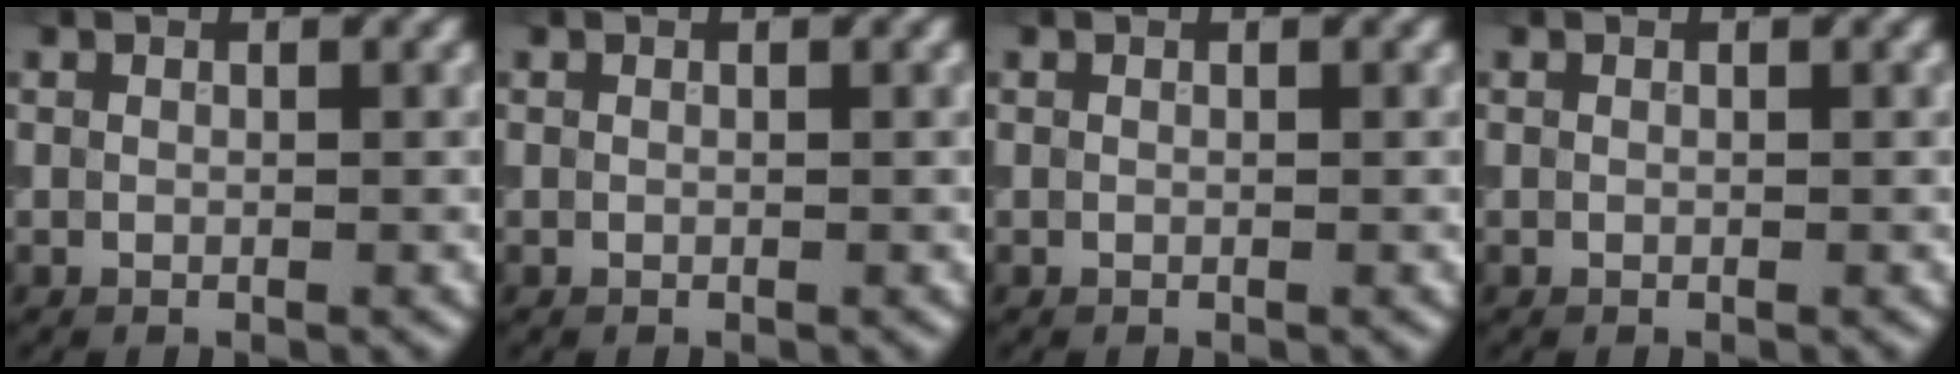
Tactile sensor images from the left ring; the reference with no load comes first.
{"total": 0.0}
{"total": 0.0}
{"total": 0.0}